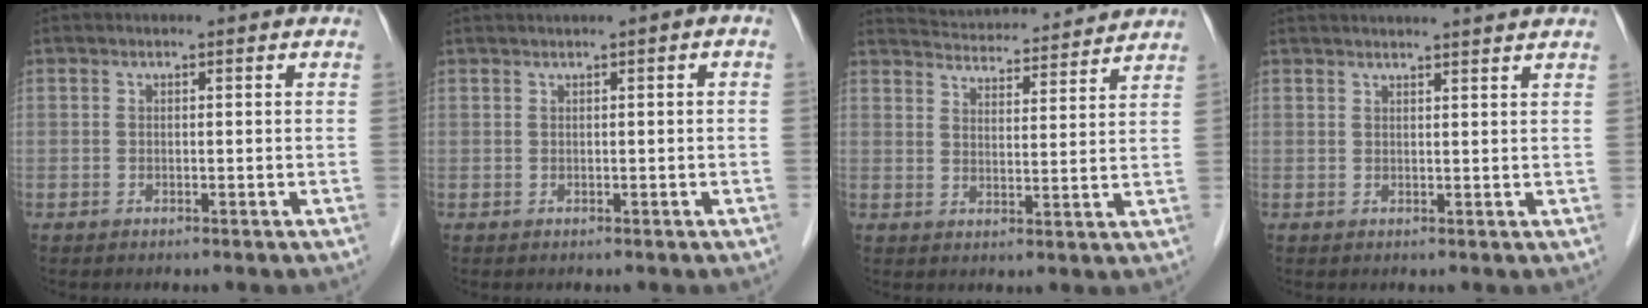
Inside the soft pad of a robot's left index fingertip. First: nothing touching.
{"total": 1.4, "force": [0.4, 0.0, 1.3], "torque": [-0.028, 0.011, 0.011]}
{"total": 14.1, "force": [13.7, 1.1, 3.4], "torque": [-0.061, 0.019, 0.193]}
{"total": 8.7, "force": [8.0, -0.8, 3.2], "torque": [-0.039, 0.021, 0.088]}